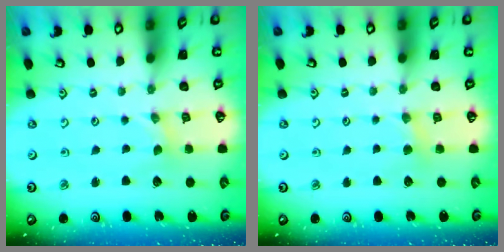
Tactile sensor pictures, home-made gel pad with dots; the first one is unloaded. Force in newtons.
{"total": 3.4, "press": 3.3, "slide": 0.5}